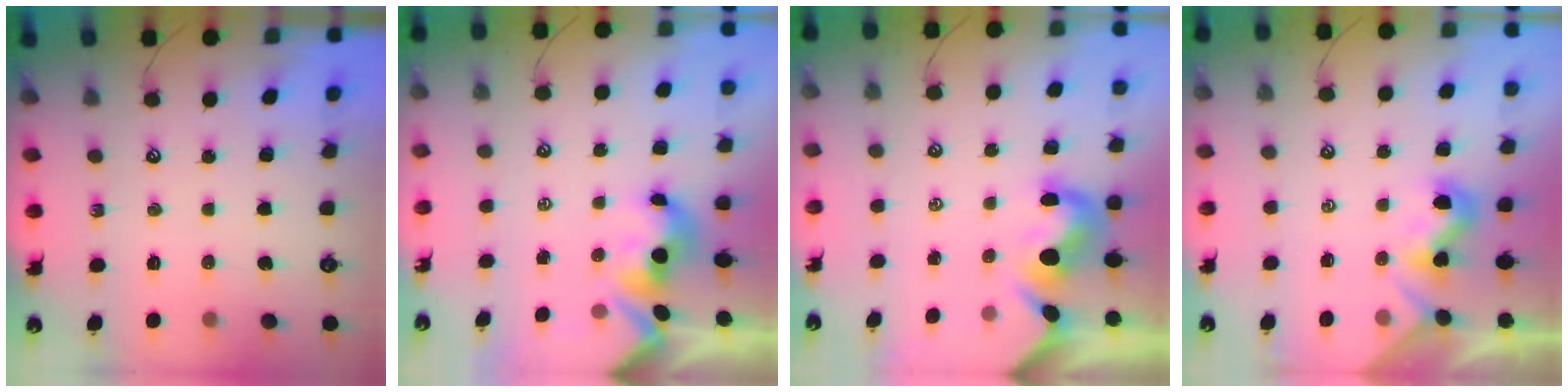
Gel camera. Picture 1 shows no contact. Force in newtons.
{"total": 2.1, "press": 1.9, "slide": 0.7}
{"total": 3.0, "press": 2.8, "slide": 1.0}
{"total": 0.9, "press": 0.8, "slide": 0.2}